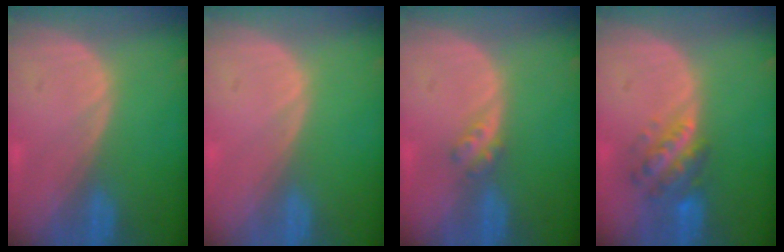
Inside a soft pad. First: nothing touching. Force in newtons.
{"total": 0.0}
{"total": 2.5, "press": 2.1, "slide": 1.4}
{"total": 5.8, "press": 5.6, "slide": 1.4}